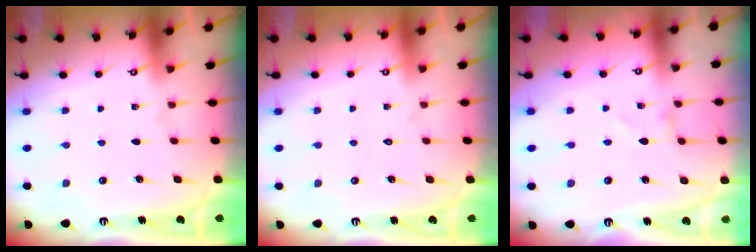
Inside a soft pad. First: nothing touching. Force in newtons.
{"total": 1.6, "press": 1.6, "slide": 0.1}
{"total": 1.2, "press": 1.2, "slide": 0.0}